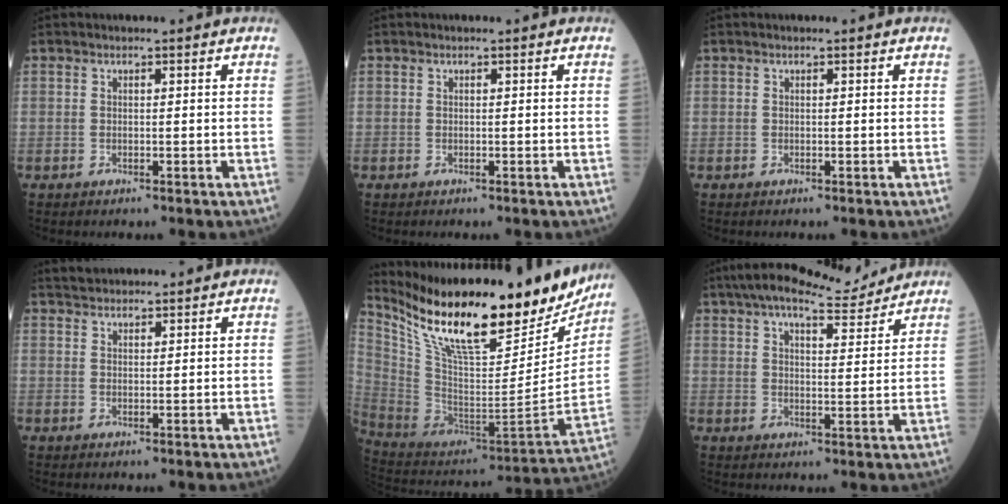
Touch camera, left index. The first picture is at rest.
{"total": 0.0}
{"total": 0.0}
{"total": 3.6, "force": [3.5, 0.8, 0.8], "torque": [-0.012, 0.031, 0.061]}
{"total": 29.5, "force": [22.5, 7.6, 17.5], "torque": [-0.299, -0.020, 0.349]}
{"total": 11.7, "force": [10.5, 1.7, 4.9], "torque": [-0.079, 0.011, 0.150]}